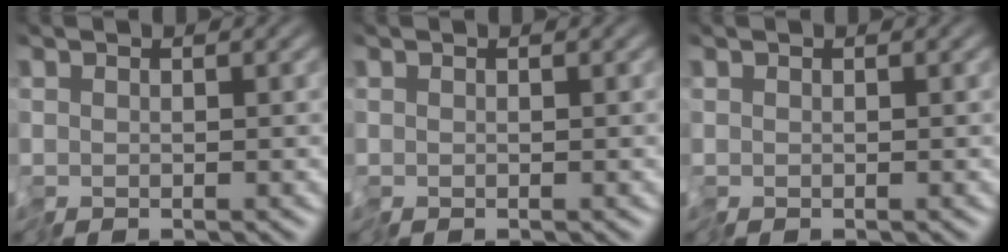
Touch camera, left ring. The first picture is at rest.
{"total": 0.0}
{"total": 0.0}